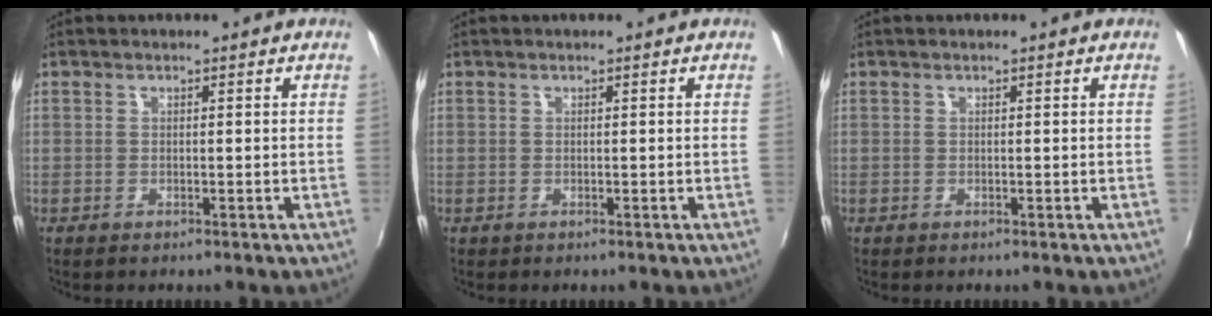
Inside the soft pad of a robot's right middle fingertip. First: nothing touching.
{"total": 0.0}
{"total": 0.0}